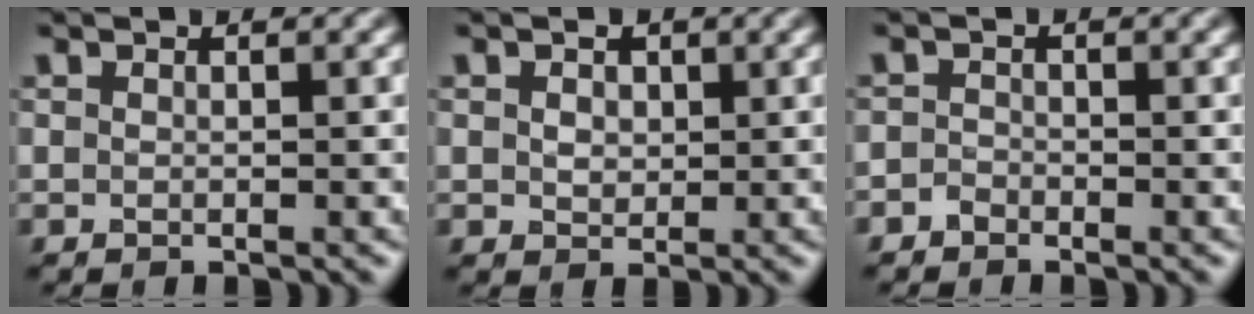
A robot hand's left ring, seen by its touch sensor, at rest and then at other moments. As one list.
[{"total": 2.0, "force": [0.5, 1.6, 1.0], "torque": [-0.020, 0.000, 0.005]}, {"total": 1.0, "force": [-0.8, 0.6, 0.1], "torque": [0.000, 0.003, -0.016]}]